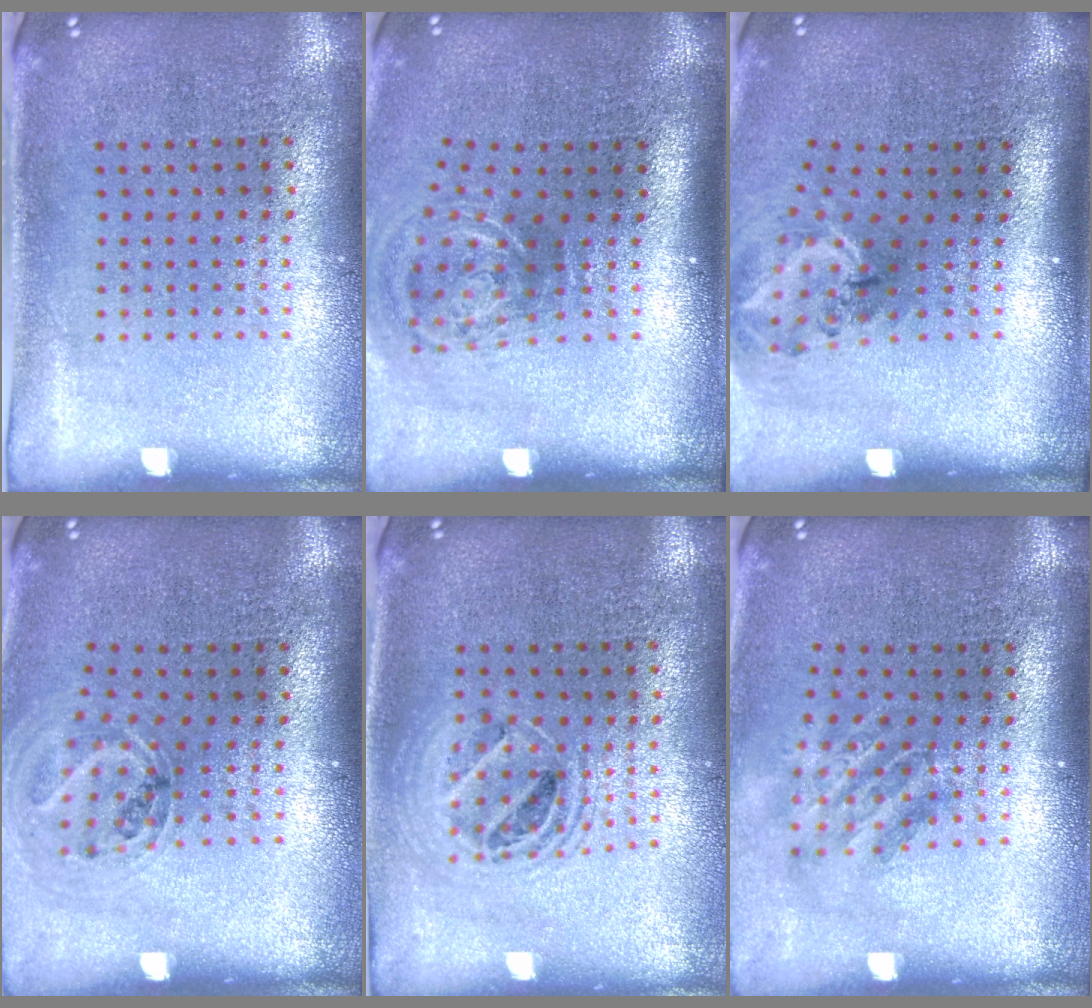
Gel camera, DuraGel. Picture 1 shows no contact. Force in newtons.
{"total": 2.2, "press": 1.4, "slide": 1.7}
{"total": 1.9, "press": 1.3, "slide": 1.4}
{"total": 1.1, "press": 1.1, "slide": 0.3}
{"total": 1.5, "press": 1.4, "slide": 0.7}
{"total": 1.8, "press": 1.3, "slide": 1.3}